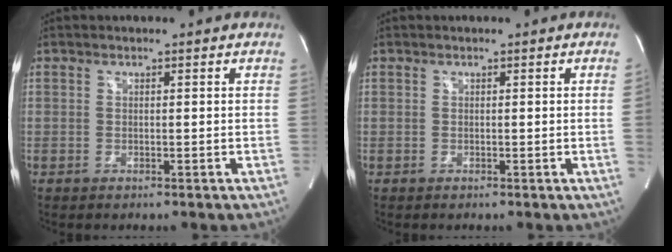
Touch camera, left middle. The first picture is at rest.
{"total": 0.5, "force": [0.0, 0.2, -0.5], "torque": [0.006, 0.003, -0.002]}